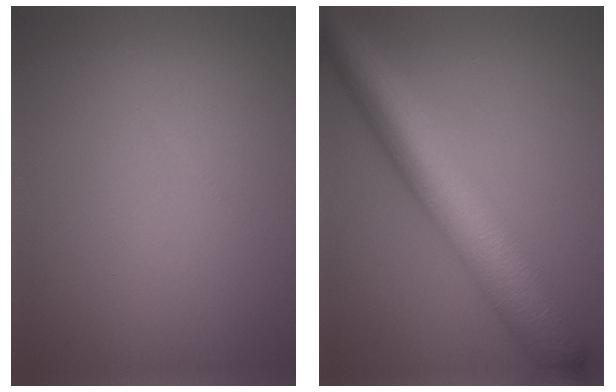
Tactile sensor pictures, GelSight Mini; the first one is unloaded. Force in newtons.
{"total": 9.2, "press": 9.2, "slide": 0.1}